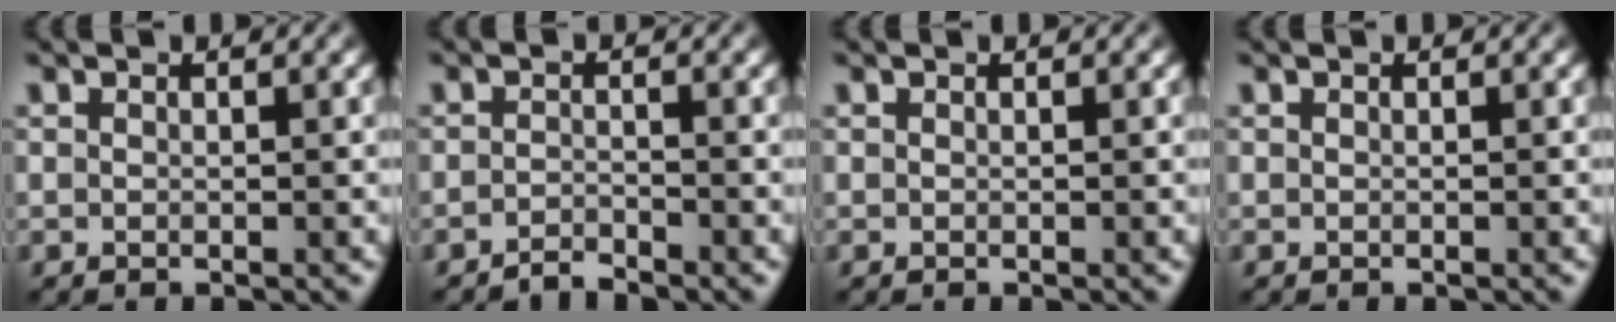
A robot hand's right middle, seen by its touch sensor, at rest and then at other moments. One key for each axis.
{"total": 1.4, "fx": -1.3, "fy": 0.1, "fz": 0.3, "tx": -0.002, "ty": 0.004, "tz": -0.029}
{"total": 0.0}
{"total": 0.0}